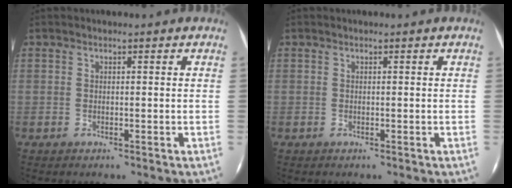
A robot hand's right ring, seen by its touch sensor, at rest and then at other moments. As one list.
[{"total": 0.0}]